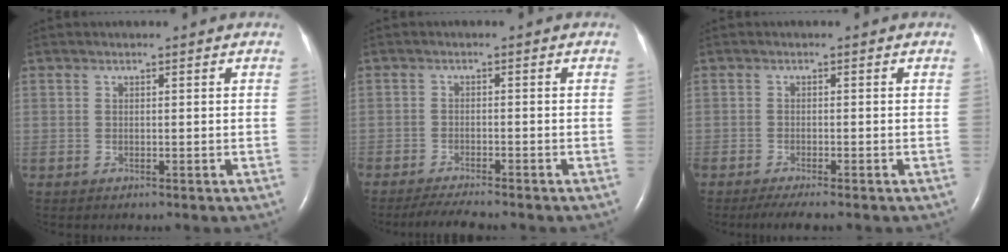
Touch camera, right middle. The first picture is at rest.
{"total": 5.0, "force": [-4.5, 0.2, 2.4], "torque": [-0.043, -0.016, -0.074]}
{"total": 3.9, "force": [-3.1, 0.2, 2.3], "torque": [-0.039, -0.009, -0.050]}